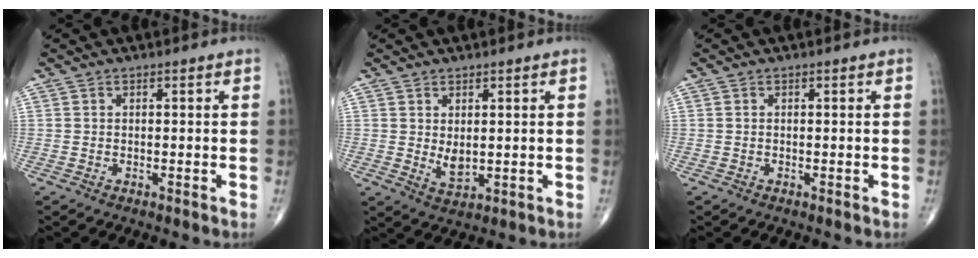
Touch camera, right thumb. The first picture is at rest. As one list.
[{"total": 3.5, "force": [0.5, 1.9, 2.9], "torque": [-0.043, -0.014, 0.018]}, {"total": 0.0}]